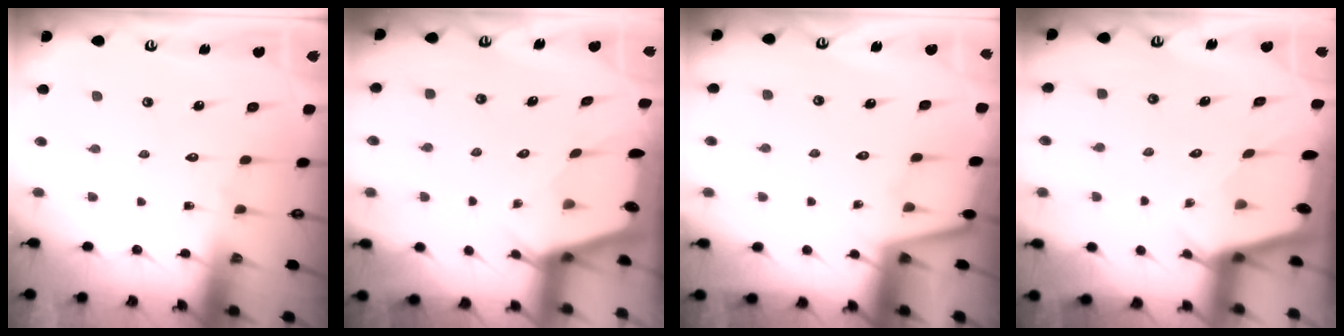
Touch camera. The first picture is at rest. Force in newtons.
{"total": 2.3, "press": 2.3, "slide": 0.3}
{"total": 2.0, "press": 2.0, "slide": 0.3}
{"total": 2.1, "press": 2.1, "slide": 0.1}